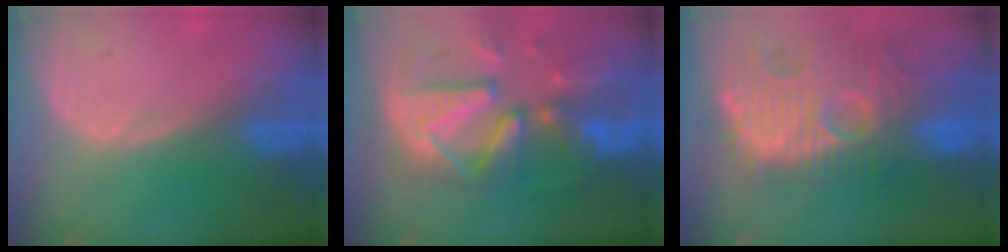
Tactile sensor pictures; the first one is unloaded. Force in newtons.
{"total": 12.4, "press": 10.8, "slide": 6.1}
{"total": 13.5, "press": 12.4, "slide": 5.3}